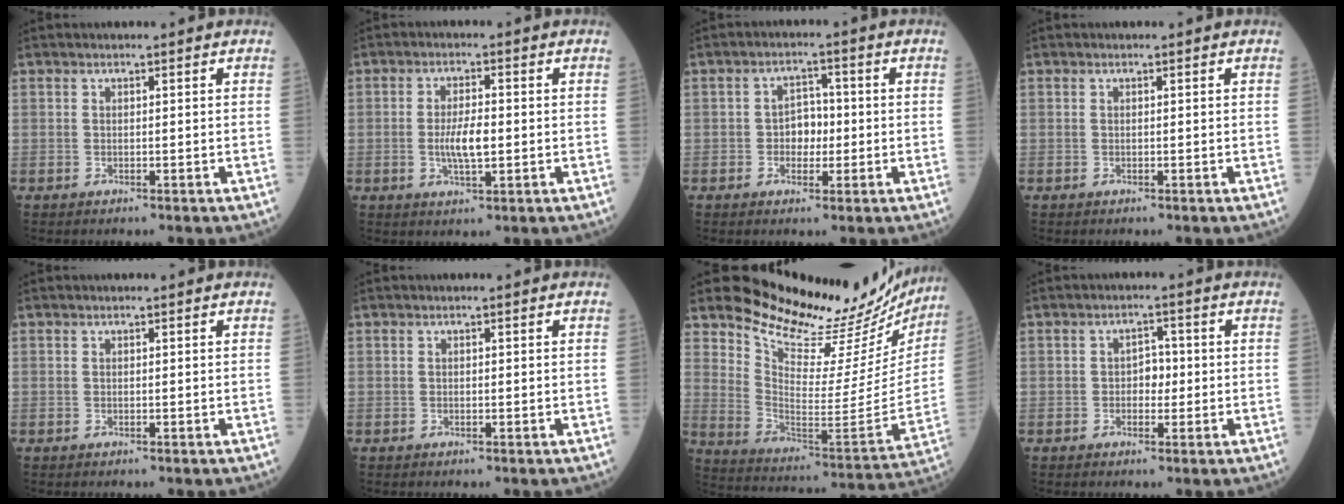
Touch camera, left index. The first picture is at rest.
{"total": 4.8, "force": [-1.3, 1.3, 4.4], "torque": [-0.087, -0.007, -0.027]}
{"total": 3.8, "force": [-1.3, 2.7, 2.4], "torque": [-0.031, 0.008, -0.029]}
{"total": 0.0}
{"total": 0.0}
{"total": 0.8, "force": [-0.8, 0.1, -0.2], "torque": [0.007, -0.003, -0.018]}
{"total": 25.7, "force": [23.4, 6.5, 8.4], "torque": [-0.127, -0.101, 0.305]}
{"total": 2.6, "force": [-1.0, 1.7, 1.7], "torque": [-0.015, 0.004, -0.024]}